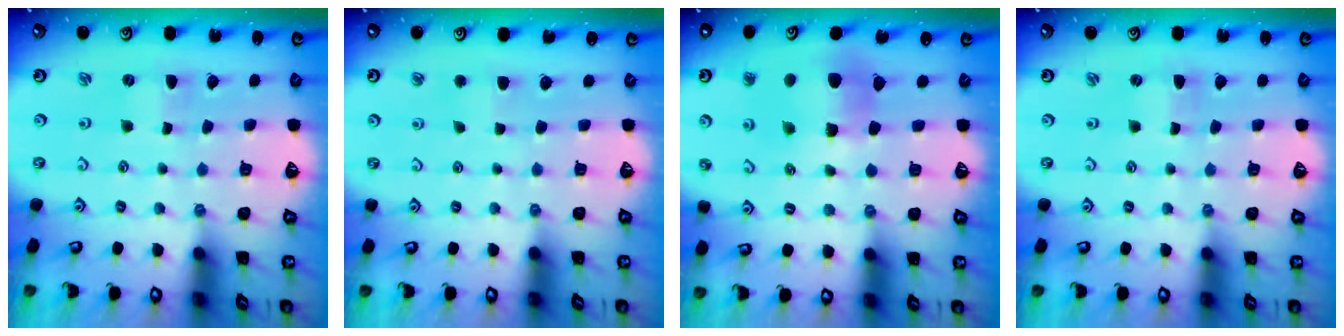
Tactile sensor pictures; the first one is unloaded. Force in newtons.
{"total": 2.8, "press": 2.8, "slide": 0.5}
{"total": 8.4, "press": 8.3, "slide": 1.1}
{"total": 0.0}